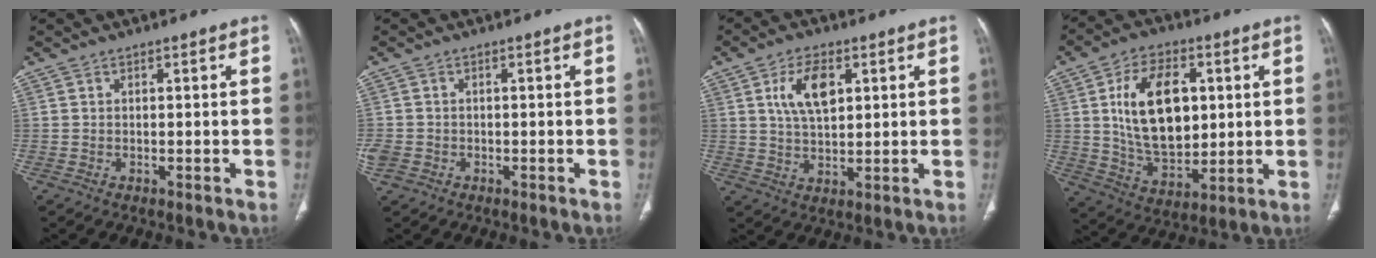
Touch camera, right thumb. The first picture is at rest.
{"total": 3.3, "force": [-1.1, 2.7, 1.4], "torque": [-0.033, 0.008, -0.018]}
{"total": 8.3, "force": [2.8, 4.4, 6.5], "torque": [-0.108, -0.008, 0.055]}
{"total": 17.4, "force": [3.3, 10.5, 13.5], "torque": [-0.194, -0.014, 0.064]}